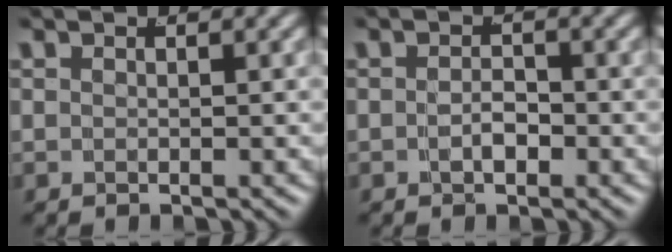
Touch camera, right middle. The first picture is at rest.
{"total": 1.6, "force": [-0.8, 0.9, 1.1], "torque": [-0.023, -0.007, -0.010]}